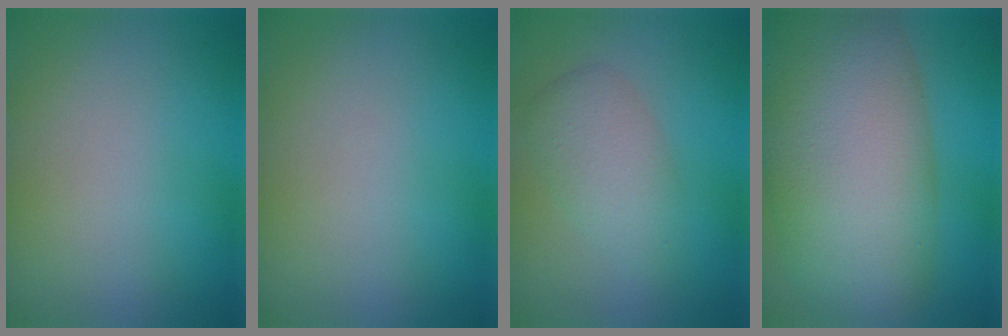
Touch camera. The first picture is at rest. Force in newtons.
{"total": 0.0}
{"total": 3.0, "press": 3.0, "slide": 0.0}
{"total": 14.3, "press": 14.3, "slide": 0.5}